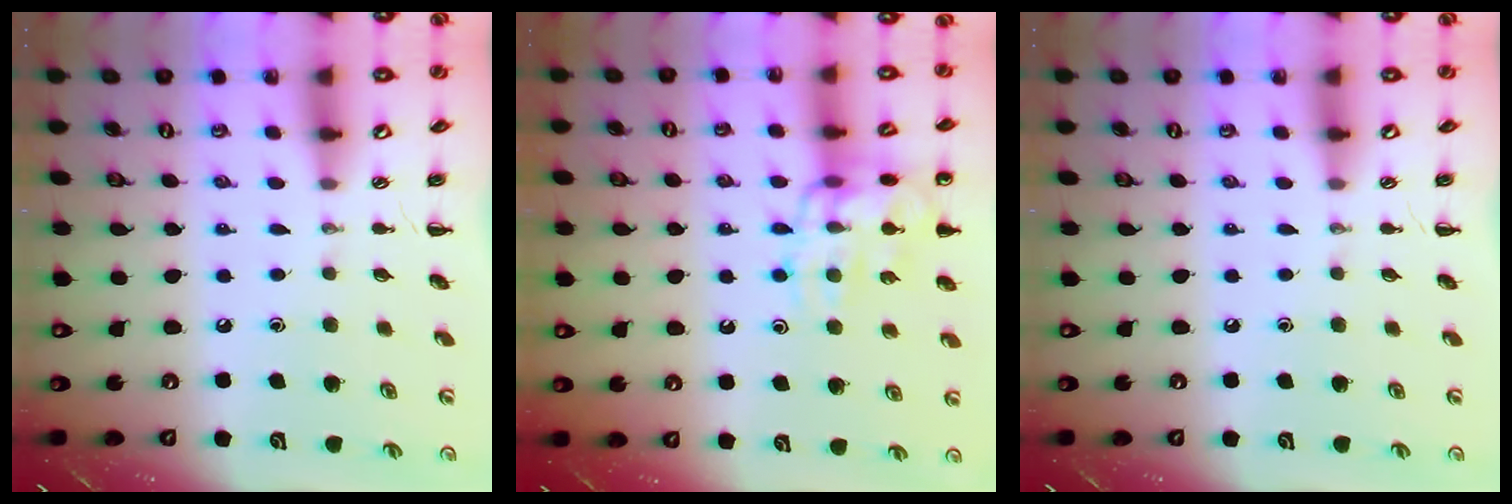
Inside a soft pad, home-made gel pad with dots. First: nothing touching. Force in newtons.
{"total": 15.5, "press": 15.4, "slide": 1.7}
{"total": 0.0}